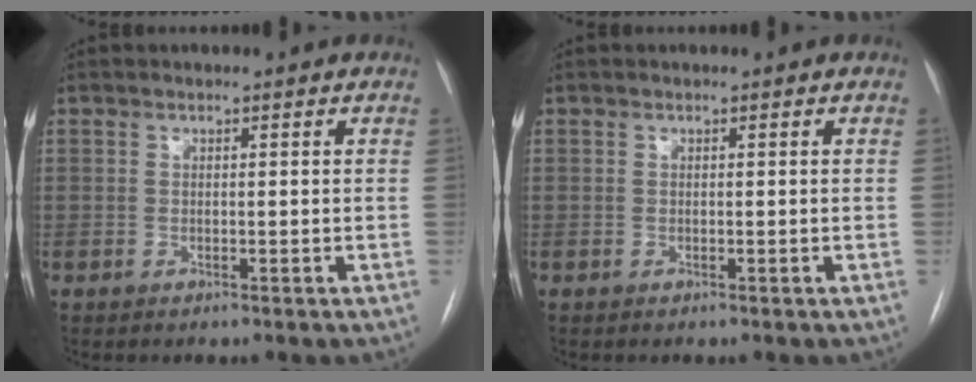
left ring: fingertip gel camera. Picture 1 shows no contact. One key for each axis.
{"total": 0.0}